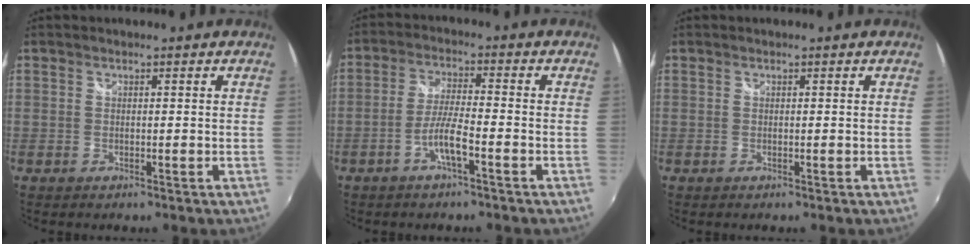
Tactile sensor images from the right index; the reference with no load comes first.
{"total": 5.2, "force": [-2.7, 0.3, 4.4], "torque": [-0.092, 0.001, -0.051]}
{"total": 0.0}